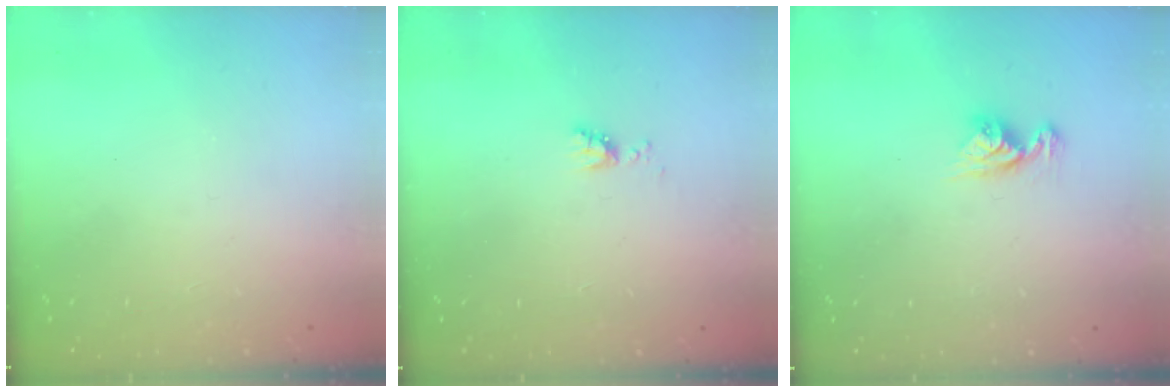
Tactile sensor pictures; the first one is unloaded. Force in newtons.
{"total": 3.9, "press": 3.9, "slide": 0.6}
{"total": 8.2, "press": 8.2, "slide": 0.8}